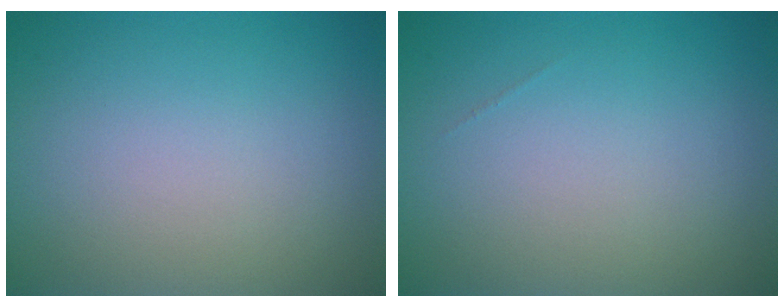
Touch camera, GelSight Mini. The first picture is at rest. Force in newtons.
{"total": 0.0}